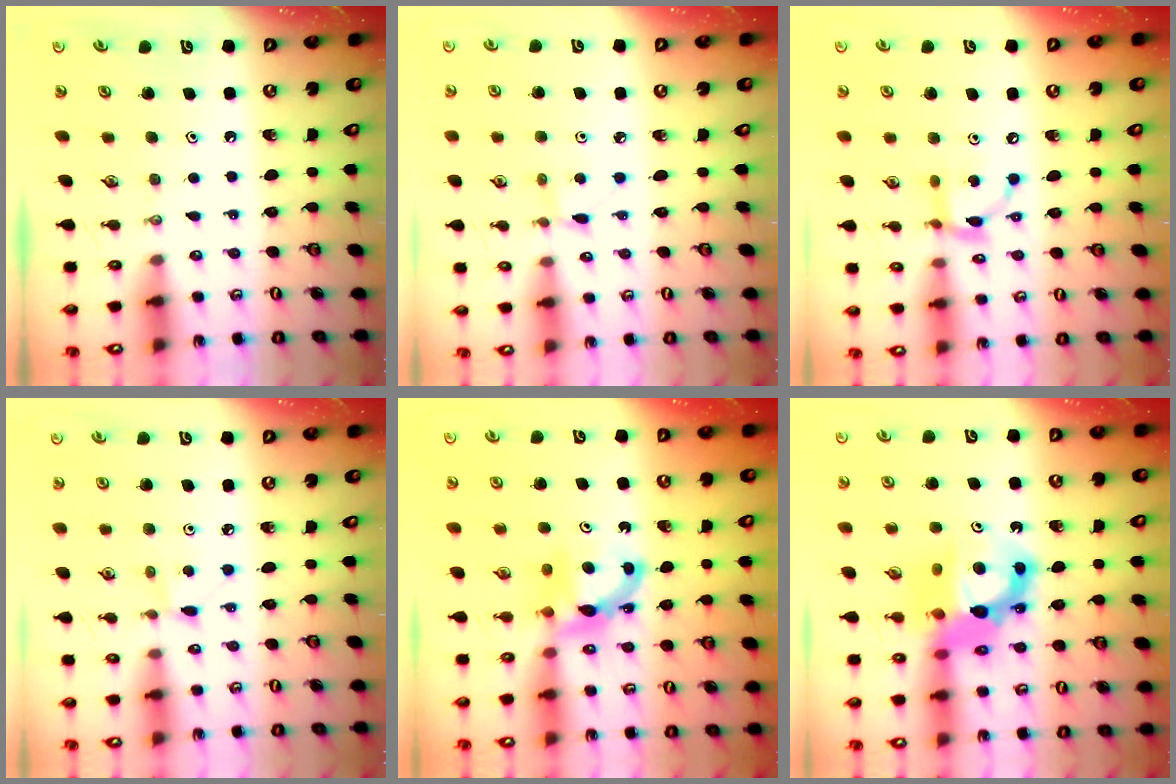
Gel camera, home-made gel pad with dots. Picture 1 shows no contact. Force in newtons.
{"total": 2.5, "press": 2.5, "slide": 0.3}
{"total": 10.0, "press": 10.0, "slide": 0.5}
{"total": 3.8, "press": 3.7, "slide": 0.5}
{"total": 7.8, "press": 7.8, "slide": 0.4}
{"total": 14.2, "press": 14.1, "slide": 1.6}